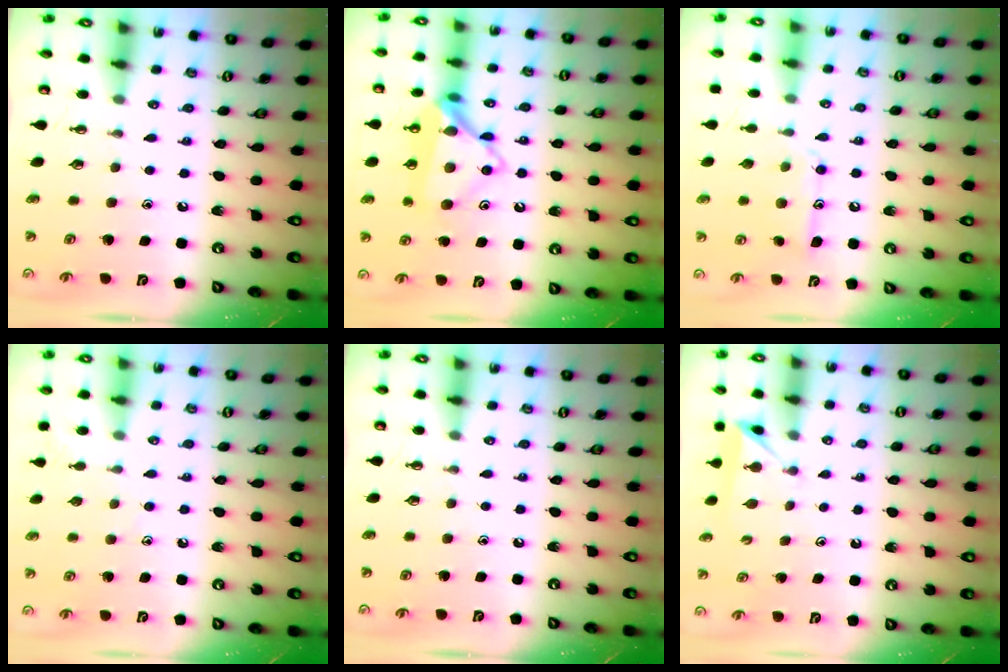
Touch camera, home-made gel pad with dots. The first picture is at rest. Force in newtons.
{"total": 16.6, "press": 16.6, "slide": 0.9}
{"total": 12.4, "press": 12.4, "slide": 0.8}
{"total": 5.3, "press": 5.3, "slide": 0.6}
{"total": 0.0}
{"total": 2.8, "press": 2.8, "slide": 0.5}